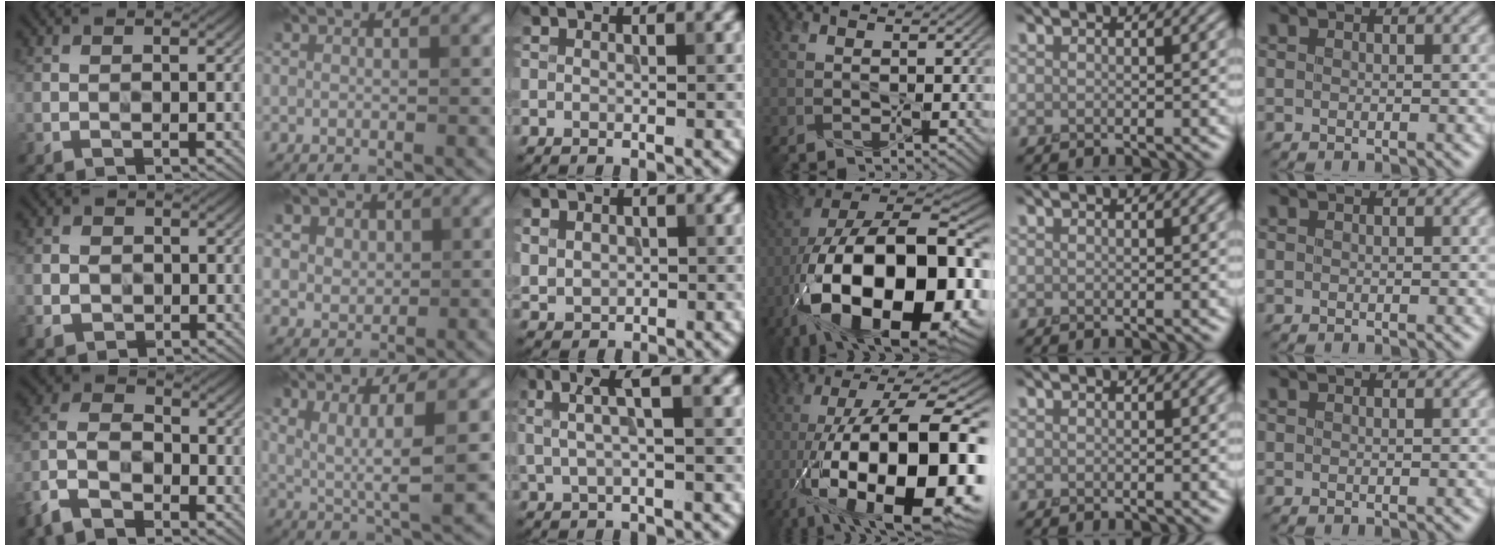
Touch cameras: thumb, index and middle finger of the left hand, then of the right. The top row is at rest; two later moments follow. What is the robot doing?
{"motion": "wipe", "object": "whiteboard"}